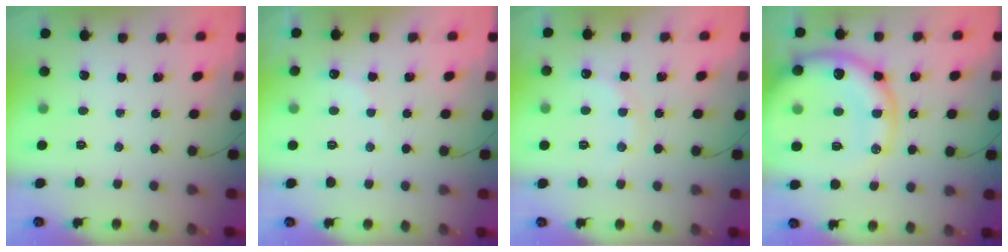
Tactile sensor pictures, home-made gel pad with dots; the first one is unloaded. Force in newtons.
{"total": 6.3, "press": 6.3, "slide": 0.9}
{"total": 8.0, "press": 7.8, "slide": 1.3}
{"total": 25.2, "press": 24.6, "slide": 5.3}